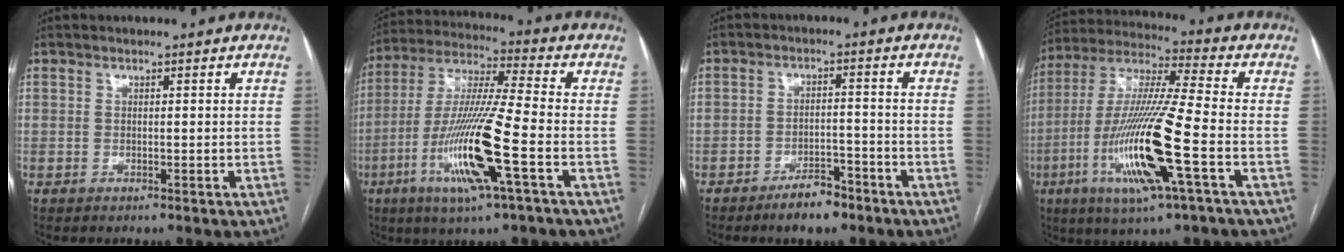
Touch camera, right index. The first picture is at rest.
{"total": 16.1, "force": [-5.7, 0.2, 15.1], "torque": [-0.309, -0.017, -0.109]}
{"total": 5.2, "force": [-3.9, 2.0, 2.7], "torque": [-0.043, 0.005, -0.062]}
{"total": 18.2, "force": [-5.9, 0.7, 17.2], "torque": [-0.355, -0.019, -0.111]}